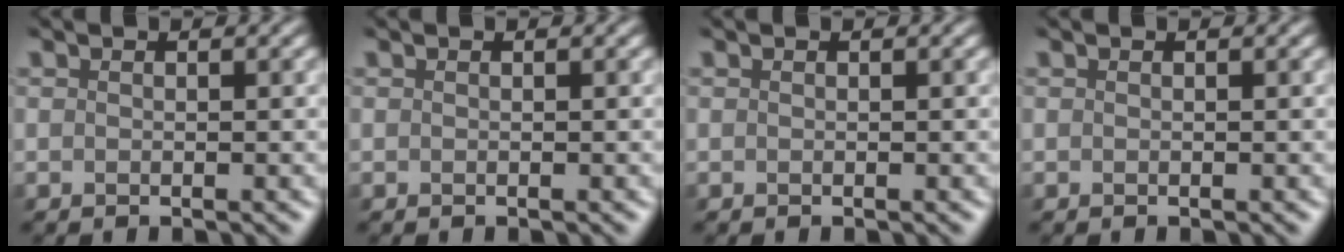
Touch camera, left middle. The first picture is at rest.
{"total": 0.0}
{"total": 0.0}
{"total": 0.0}